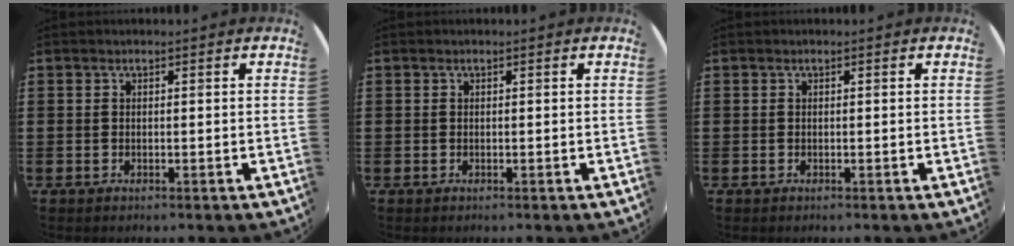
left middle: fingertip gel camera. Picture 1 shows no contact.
{"total": 0.0}
{"total": 0.0}